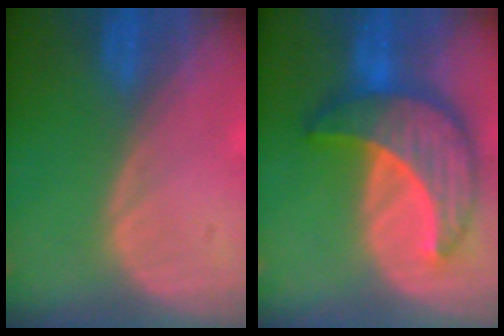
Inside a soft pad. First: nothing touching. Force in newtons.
{"total": 10.0, "press": 10.0, "slide": 0.8}